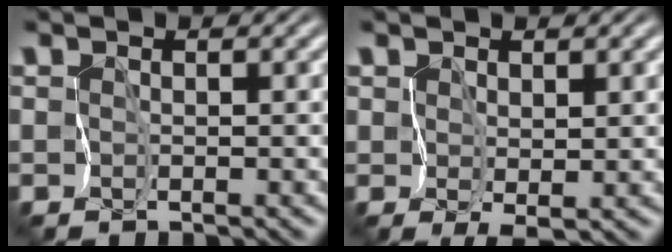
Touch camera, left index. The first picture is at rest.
{"total": 1.7, "force": [1.1, 0.8, 1.0], "torque": [-0.019, -0.002, 0.025]}